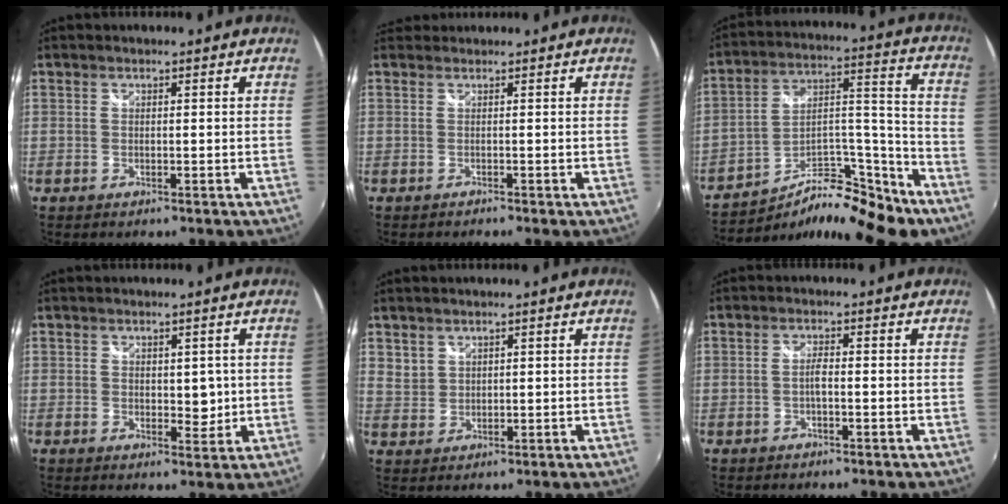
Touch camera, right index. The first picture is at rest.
{"total": 1.5, "force": [0.6, 1.3, 0.4], "torque": [-0.011, 0.000, 0.006]}
{"total": 19.3, "force": [-13.2, 6.8, 12.3], "torque": [-0.197, 0.013, -0.206]}
{"total": 3.0, "force": [0.3, 2.1, 2.1], "torque": [-0.024, -0.004, 0.008]}
{"total": 3.0, "force": [1.9, 2.3, 0.3], "torque": [0.003, 0.004, 0.040]}
{"total": 1.5, "force": [-0.6, 0.4, 1.3], "torque": [-0.027, 0.003, -0.013]}